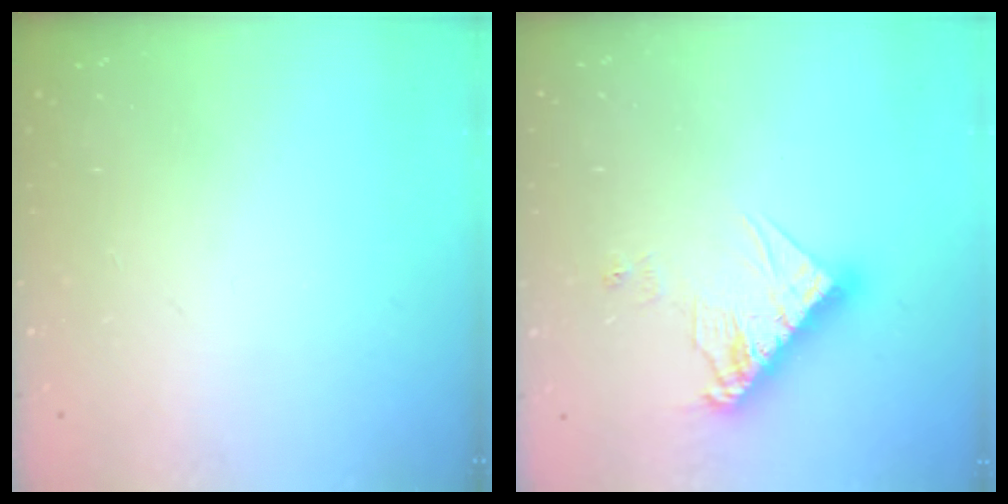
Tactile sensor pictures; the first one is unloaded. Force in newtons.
{"total": 12.1, "press": 12.0, "slide": 0.9}